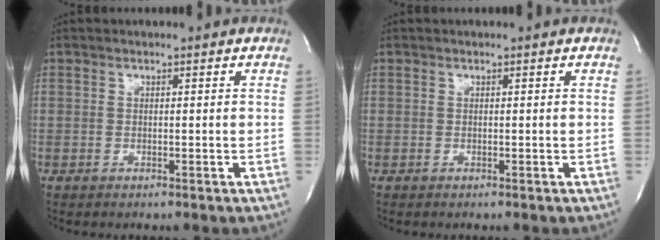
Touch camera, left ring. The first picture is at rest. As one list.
[{"total": 0.0}]